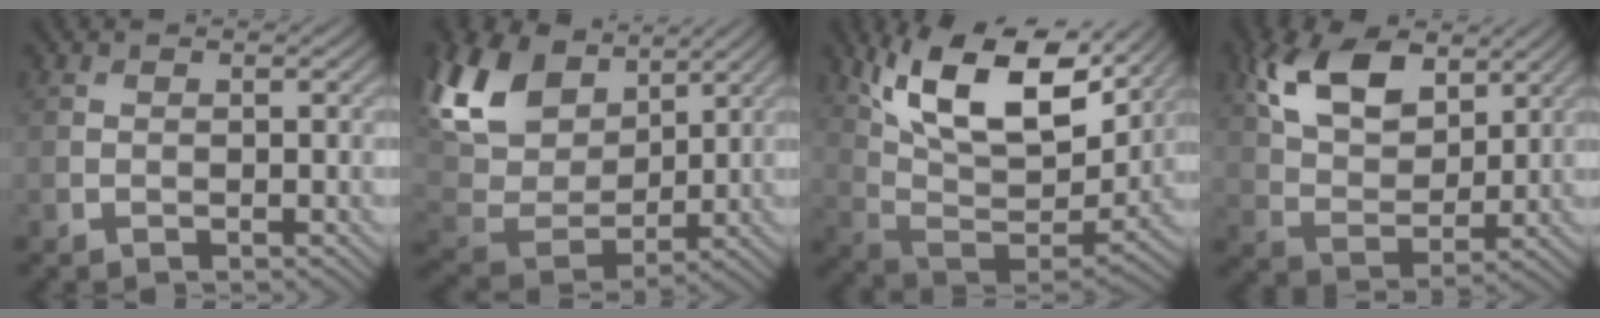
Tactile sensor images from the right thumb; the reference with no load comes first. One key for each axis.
{"total": 14.8, "fx": 7.8, "fy": 8.9, "fz": 8.9, "tx": -0.246, "ty": 0.039, "tz": 0.145}
{"total": 15.6, "fx": 8.8, "fy": 6.8, "fz": 11.0, "tx": -0.223, "ty": 0.010, "tz": 0.152}
{"total": 11.3, "fx": 5.5, "fy": 6.3, "fz": 7.6, "tx": -0.169, "ty": 0.012, "tz": 0.105}